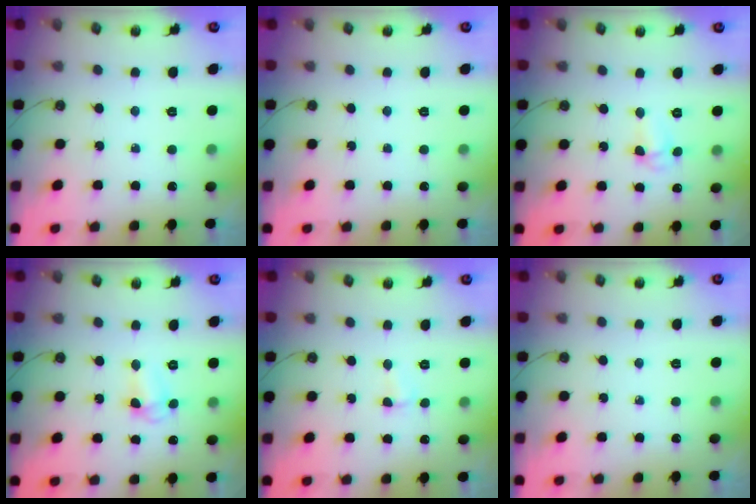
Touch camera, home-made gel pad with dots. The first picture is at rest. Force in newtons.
{"total": 0.0}
{"total": 4.8, "press": 3.4, "slide": 3.5}
{"total": 3.5, "press": 3.3, "slide": 0.9}
{"total": 2.9, "press": 2.9, "slide": 0.6}
{"total": 0.0}